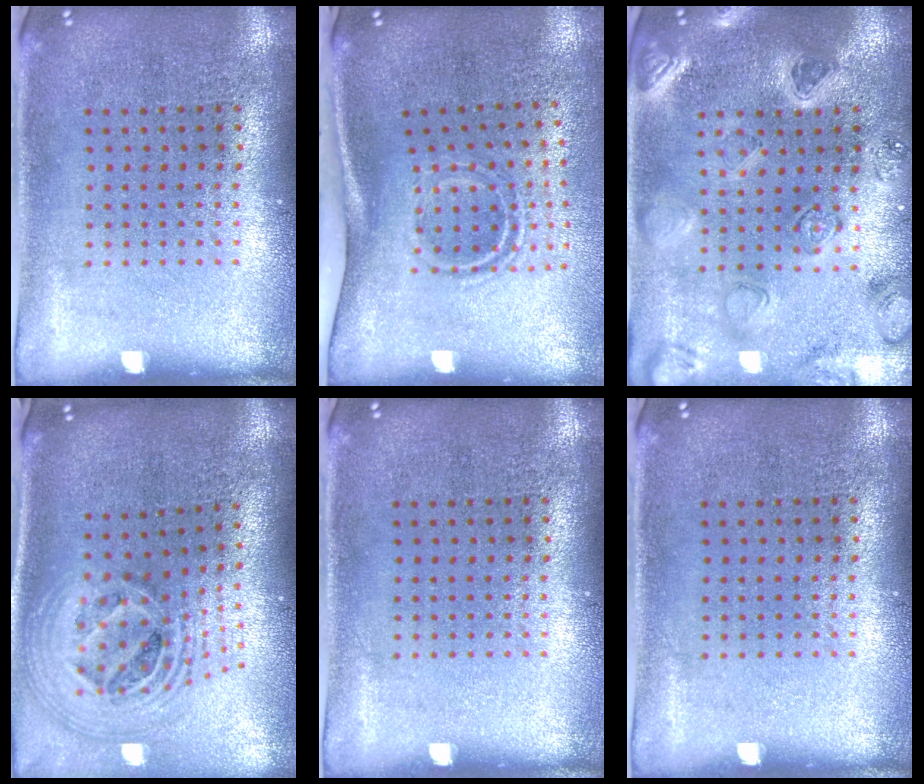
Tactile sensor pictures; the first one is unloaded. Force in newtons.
{"total": 1.8, "press": 1.1, "slide": 1.5}
{"total": 2.3, "press": 2.3, "slide": 0.4}
{"total": 2.7, "press": 1.9, "slide": 1.9}
{"total": 0.0}
{"total": 0.0}